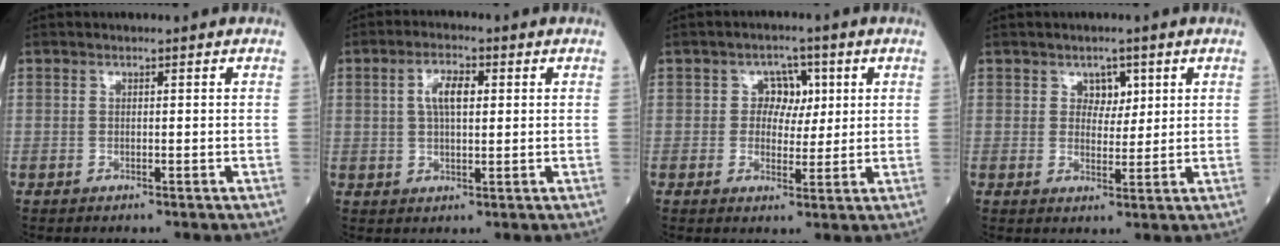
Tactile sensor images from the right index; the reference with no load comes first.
{"total": 5.0, "force": [1.4, 1.8, 4.4], "torque": [-0.088, 0.012, 0.027]}
{"total": 4.3, "force": [1.1, 3.4, 2.4], "torque": [-0.025, 0.010, 0.018]}
{"total": 3.1, "force": [1.6, 2.1, 1.7], "torque": [-0.018, 0.002, 0.027]}